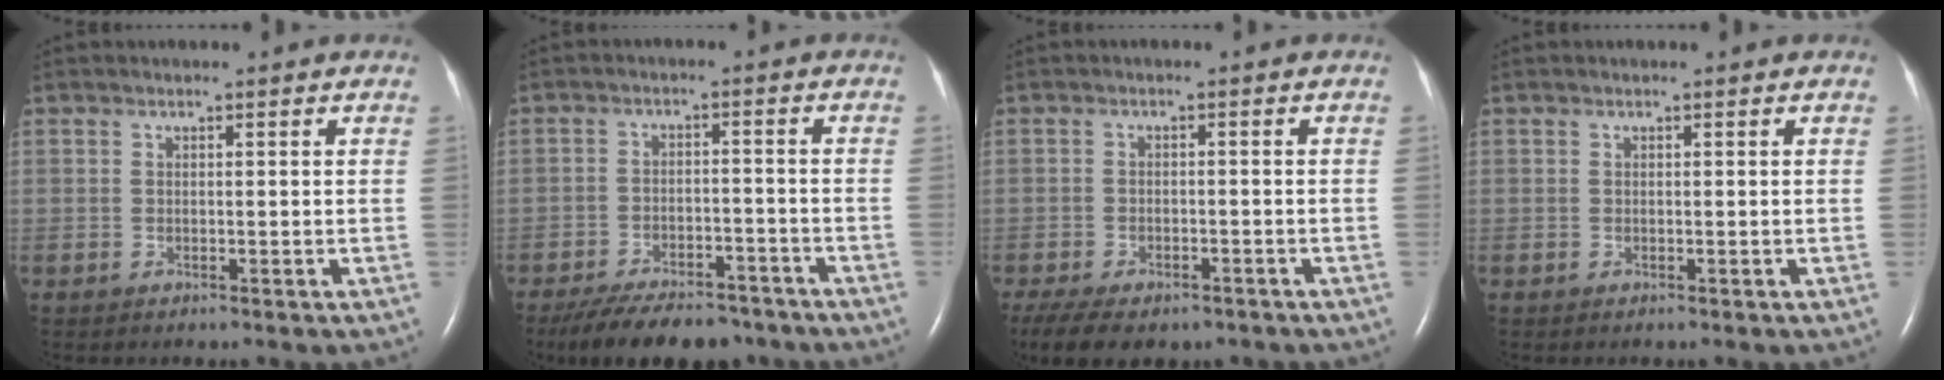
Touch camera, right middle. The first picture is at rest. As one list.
[{"total": 13.4, "force": [-11.1, 5.0, 5.7], "torque": [-0.100, -0.004, -0.159]}, {"total": 11.3, "force": [-8.1, 5.1, 5.9], "torque": [-0.117, -0.007, -0.112]}, {"total": 0.0}]